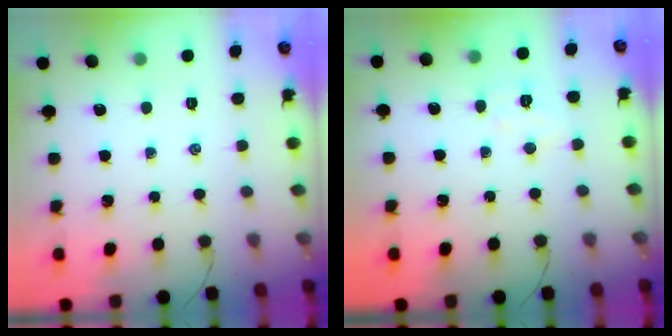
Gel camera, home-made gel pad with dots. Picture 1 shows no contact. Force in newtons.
{"total": 4.7, "press": 4.6, "slide": 1.0}